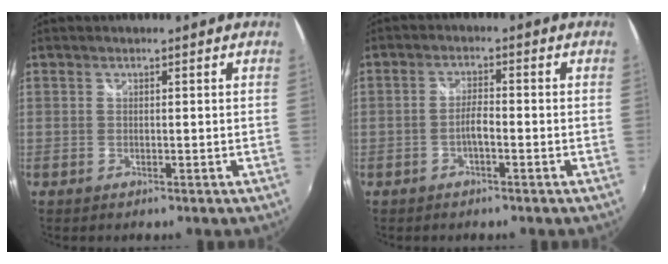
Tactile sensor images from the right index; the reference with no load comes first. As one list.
[{"total": 2.5, "force": [-1.3, 0.5, 2.1], "torque": [-0.045, 0.006, -0.025]}]